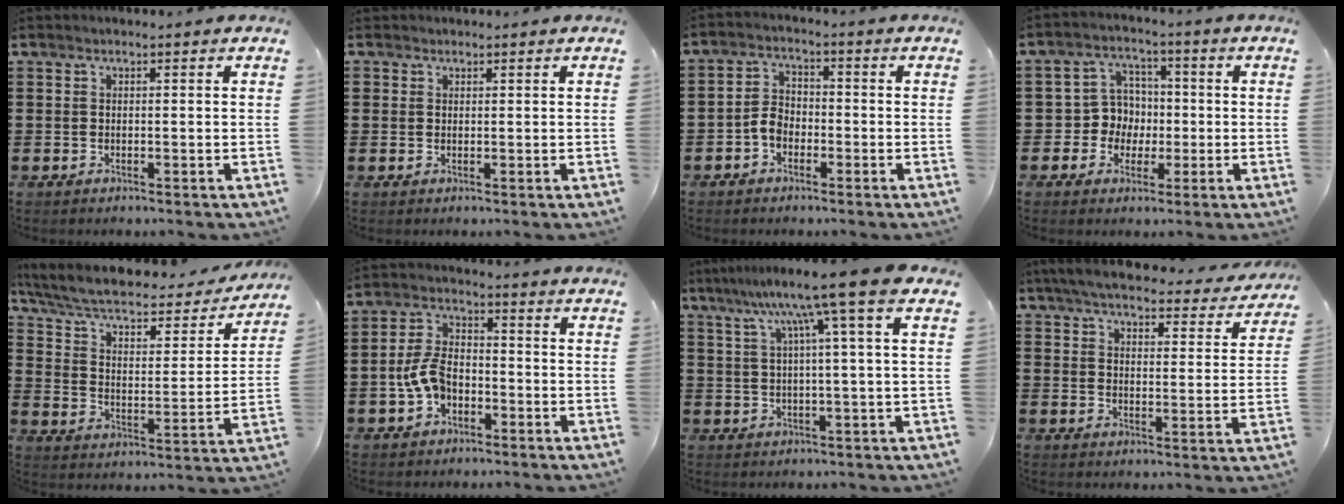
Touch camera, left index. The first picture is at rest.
{"total": 1.2, "force": [0.9, 0.9, 0.1], "torque": [-0.005, 0.006, 0.017]}
{"total": 3.5, "force": [-1.8, 2.4, 1.9], "torque": [-0.054, 0.003, -0.040]}
{"total": 6.1, "force": [-0.6, 5.9, 1.6], "torque": [-0.053, 0.015, -0.010]}
{"total": 6.7, "force": [5.2, 1.9, 3.8], "torque": [-0.095, -0.036, 0.086]}
{"total": 6.3, "force": [-2.2, 3.8, 4.5], "torque": [-0.114, 0.003, -0.050]}
{"total": 10.3, "force": [5.2, -1.5, 8.8], "torque": [-0.180, -0.006, 0.080]}
{"total": 5.5, "force": [5.1, 0.3, 1.8], "torque": [-0.058, -0.030, 0.087]}